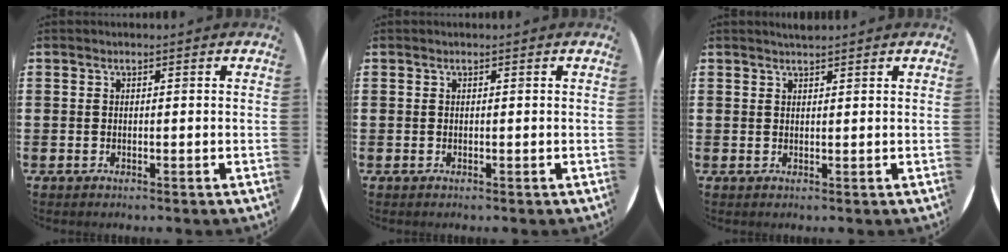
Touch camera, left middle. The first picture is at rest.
{"total": 0.0}
{"total": 1.2, "force": [1.1, -0.1, 0.2], "torque": [-0.003, -0.001, 0.022]}